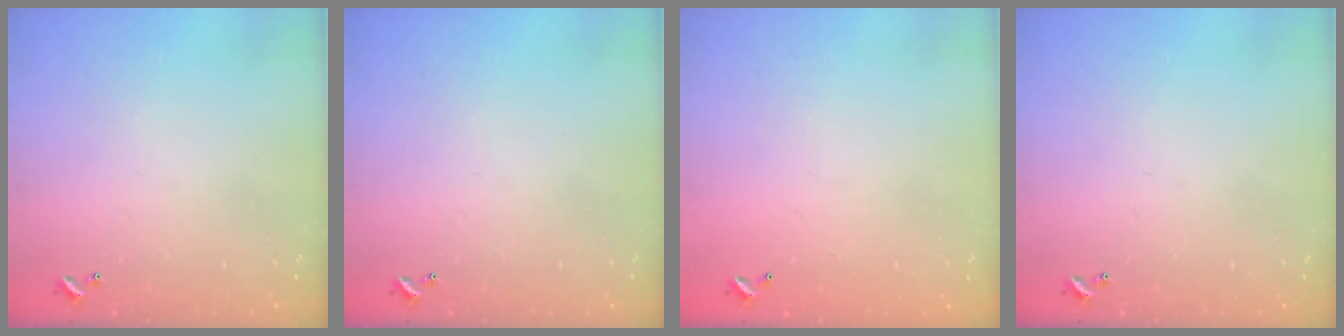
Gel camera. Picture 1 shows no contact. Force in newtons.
{"total": 0.0}
{"total": 2.9, "press": 2.9, "slide": 0.1}
{"total": 0.0}